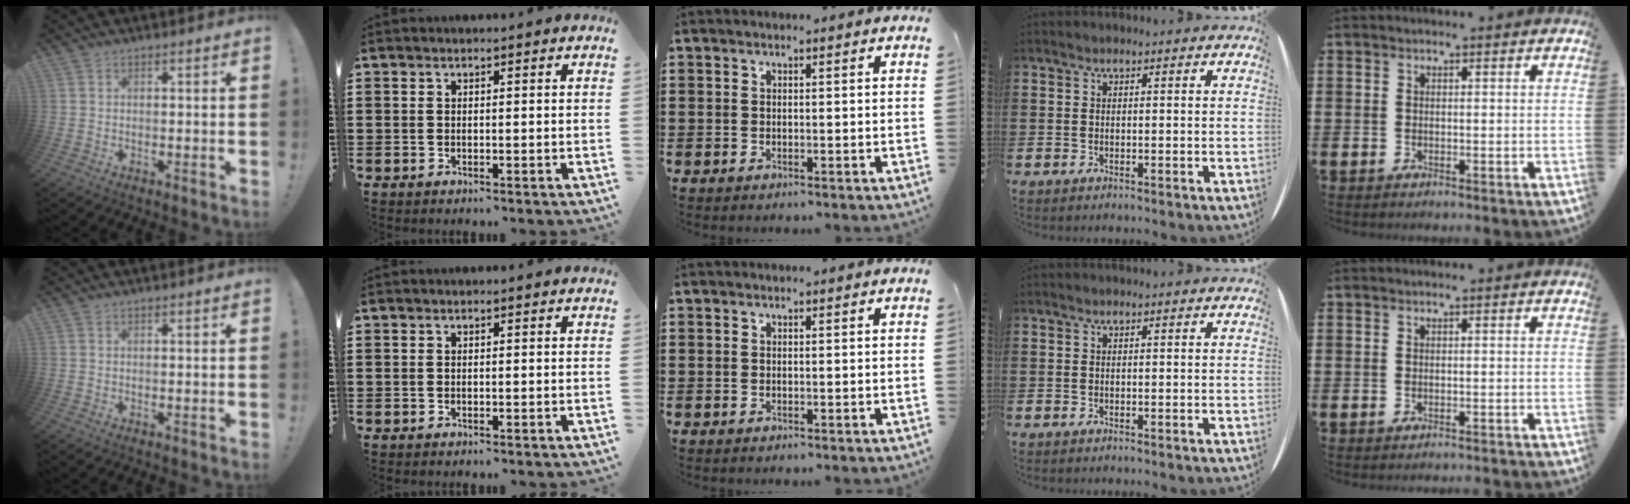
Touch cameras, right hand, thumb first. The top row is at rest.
{"little": {"total": 0.6, "force": [-0.6, -0.1, 0.0], "torque": [0.000, 0.000, -0.013]}}